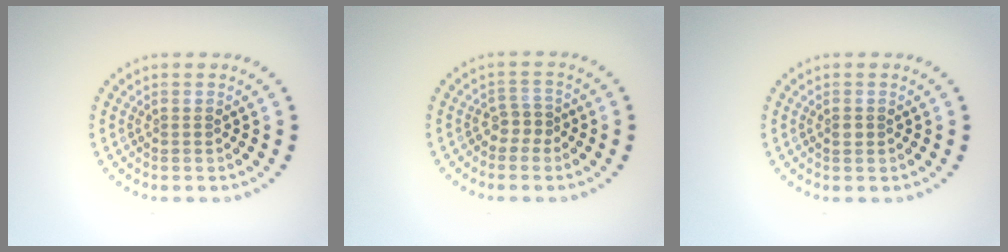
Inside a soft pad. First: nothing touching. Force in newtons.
{"total": 1.6, "press": 1.3, "slide": 1.0}
{"total": 0.7, "press": 0.6, "slide": 0.2}